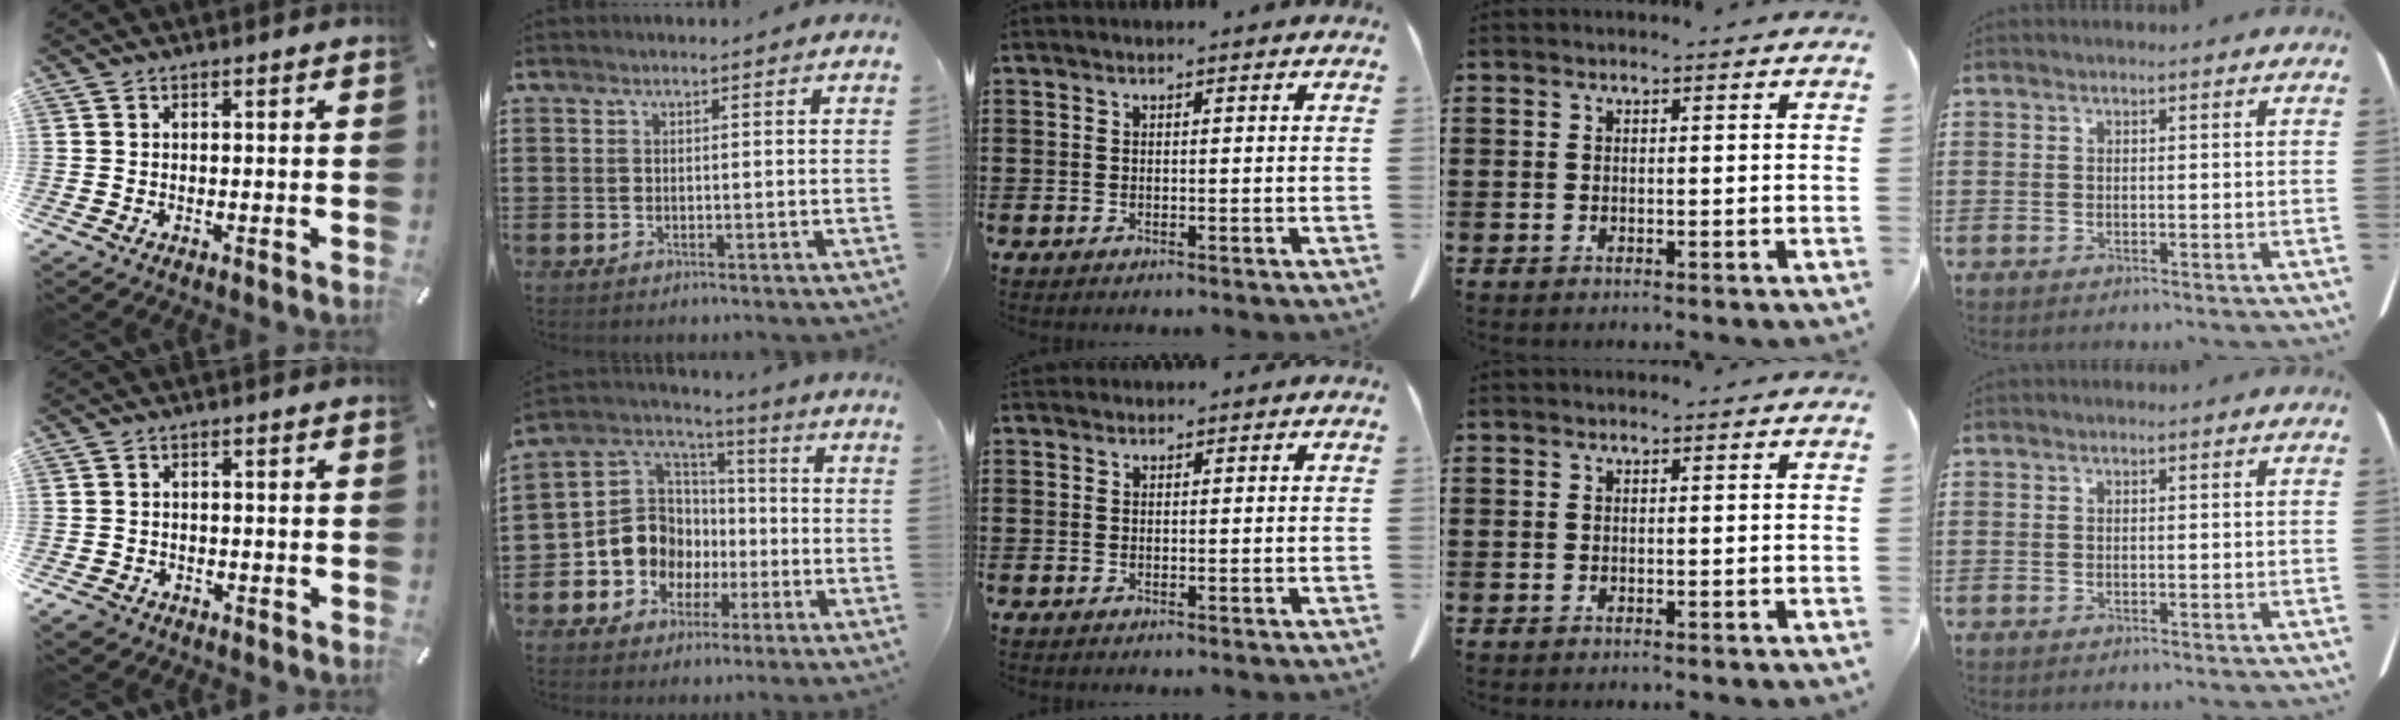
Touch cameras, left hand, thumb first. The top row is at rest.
{"thumb": {"total": 2.3, "force": [-1.5, 1.7, 0.6], "torque": [-0.017, 0.006, -0.033]}, "index": {"total": 10.2, "force": [-2.3, 9.4, 3.1], "torque": [-0.113, 0.004, -0.042]}, "middle": {"total": 0.6, "force": [0.6, 0.3, 0.1], "torque": [-0.002, 0.000, 0.012]}}